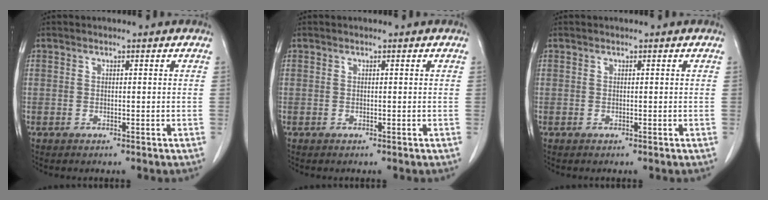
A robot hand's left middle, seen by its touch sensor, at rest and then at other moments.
{"total": 0.0}
{"total": 0.0}